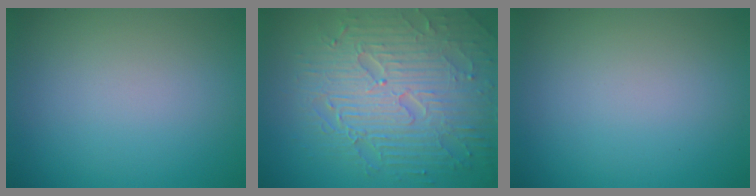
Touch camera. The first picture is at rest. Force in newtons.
{"total": 8.9, "press": 6.3, "slide": 6.3}
{"total": 0.0}